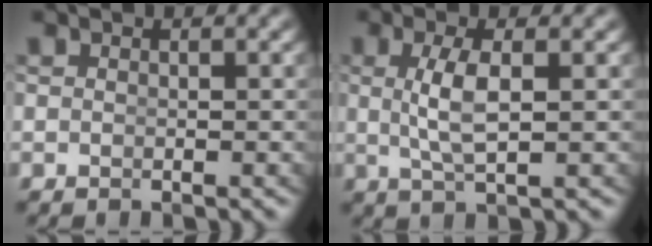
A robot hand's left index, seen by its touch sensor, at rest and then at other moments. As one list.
[{"total": 3.0, "force": [0.1, 0.0, 3.0], "torque": [-0.064, -0.011, 0.013]}]